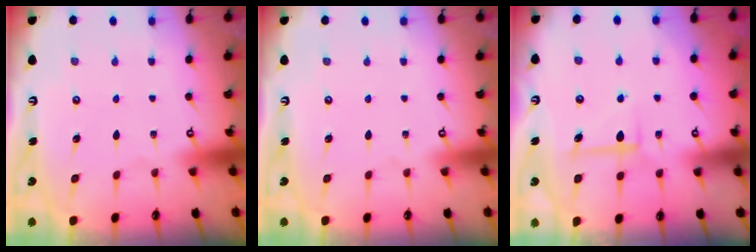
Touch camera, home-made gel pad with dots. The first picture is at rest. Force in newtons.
{"total": 0.0}
{"total": 6.6, "press": 6.6, "slide": 0.3}